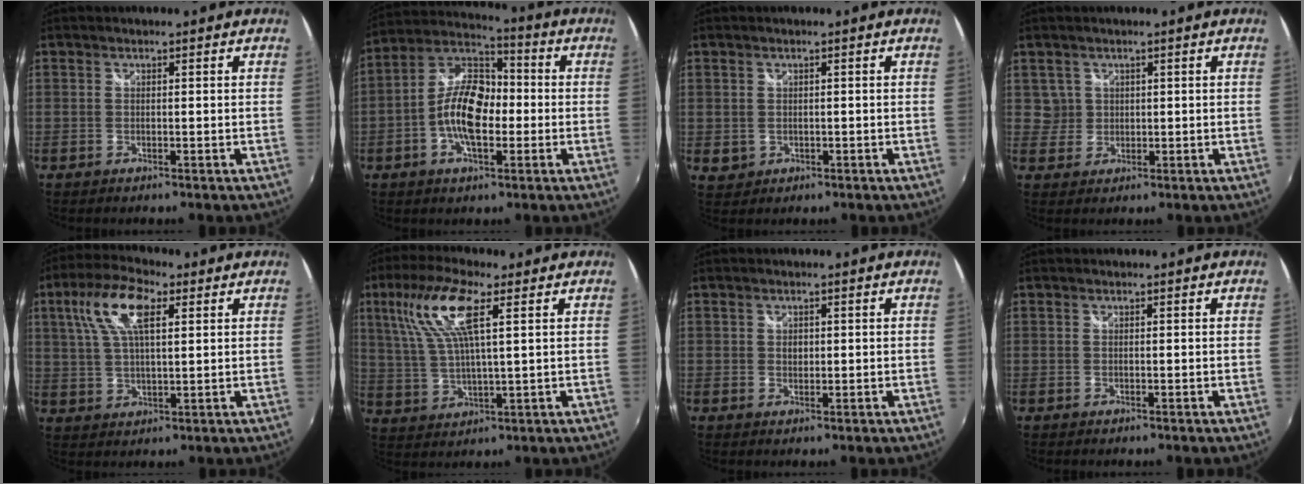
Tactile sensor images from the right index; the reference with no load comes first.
{"total": 12.7, "force": [-2.6, 6.4, 10.6], "torque": [-0.210, 0.014, -0.055]}
{"total": 2.3, "force": [0.0, 2.2, 0.7], "torque": [-0.009, 0.001, 0.005]}
{"total": 2.7, "force": [0.9, 2.5, -0.2], "torque": [0.019, 0.013, 0.013]}
{"total": 11.0, "force": [4.2, 4.4, 9.1], "torque": [-0.181, 0.024, 0.077]}
{"total": 11.8, "force": [4.9, 2.8, 10.3], "torque": [-0.209, 0.014, 0.100]}
{"total": 1.4, "force": [0.1, 1.1, 0.8], "torque": [-0.011, 0.001, 0.001]}
{"total": 0.0}